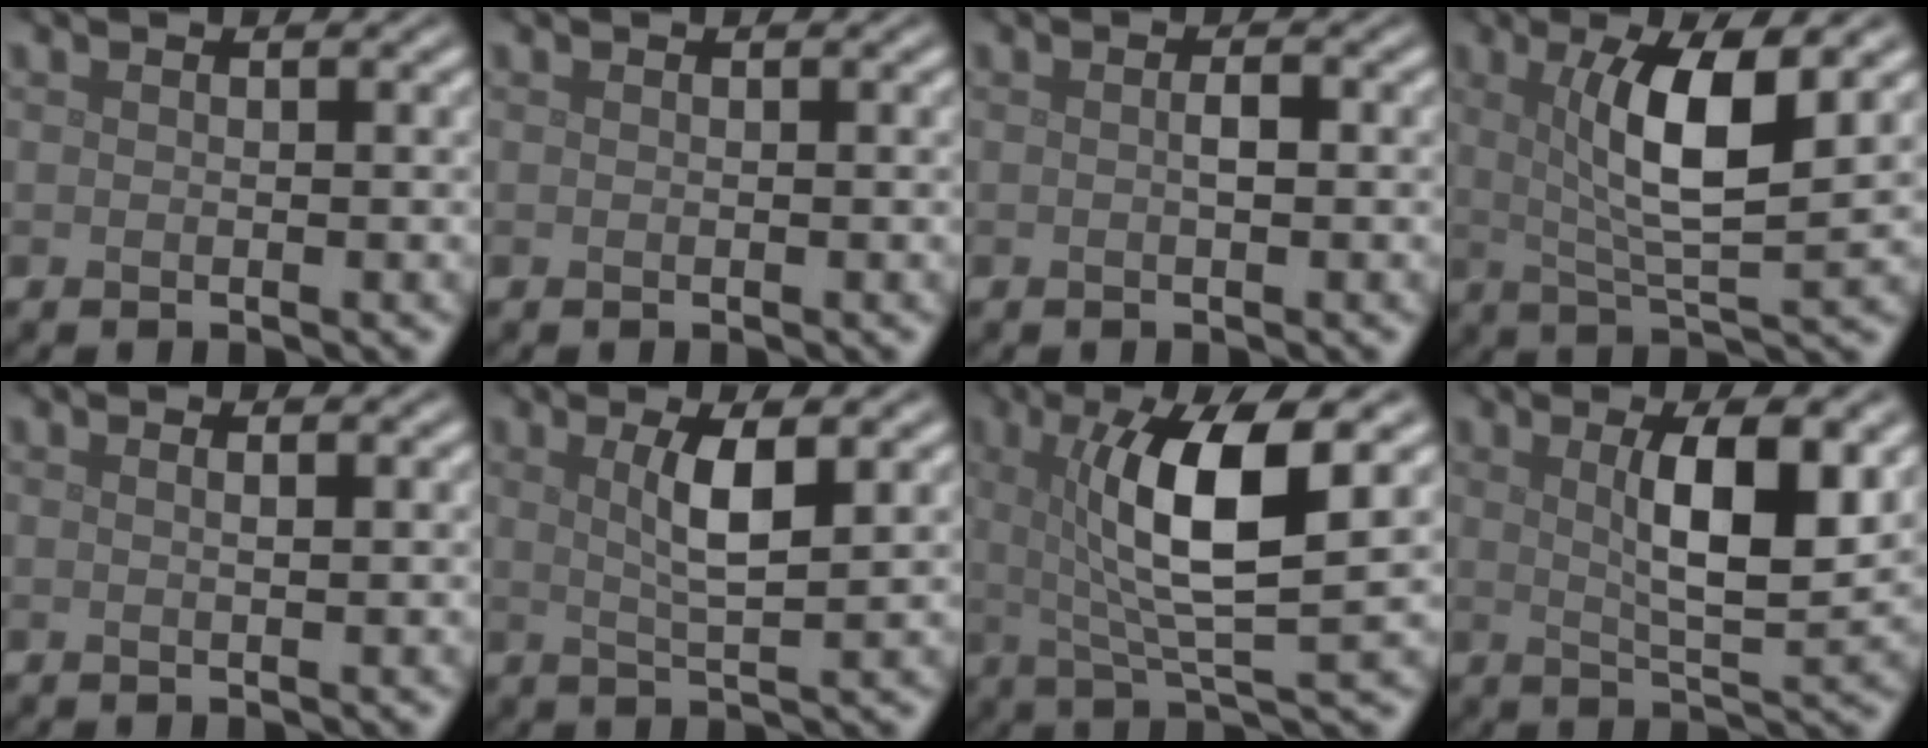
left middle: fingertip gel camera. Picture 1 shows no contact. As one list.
[{"total": 0.0}, {"total": 1.0, "force": [-0.1, 0.3, 0.9], "torque": [-0.017, 0.000, 0.000]}, {"total": 6.9, "force": [1.9, 1.5, 6.4], "torque": [-0.109, -0.002, 0.034]}, {"total": 1.1, "force": [0.5, 0.4, 0.9], "torque": [-0.001, -0.001, -0.001]}, {"total": 3.7, "force": [1.1, 0.8, 3.4], "torque": [-0.062, -0.001, 0.020]}, {"total": 8.3, "force": [1.8, 1.9, 7.9], "torque": [-0.127, -0.005, 0.032]}, {"total": 6.8, "force": [1.8, 1.8, 6.3], "torque": [-0.094, -0.002, 0.032]}]